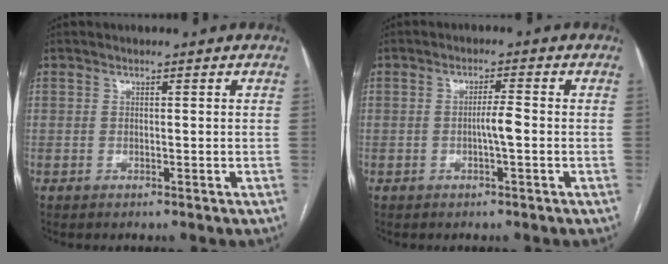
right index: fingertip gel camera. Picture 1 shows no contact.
{"total": 2.8, "force": [-0.6, 0.0, 2.7], "torque": [-0.047, 0.001, -0.011]}